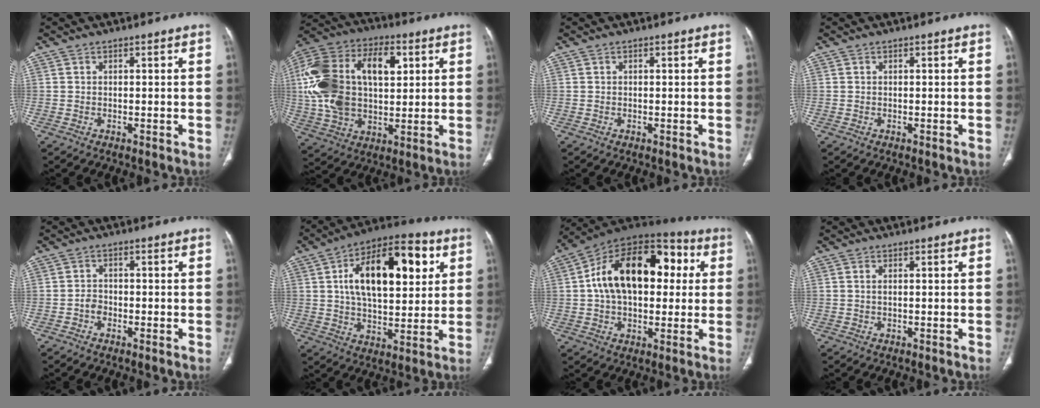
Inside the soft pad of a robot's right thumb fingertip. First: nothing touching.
{"total": 24.9, "force": [4.8, 15.0, 19.2], "torque": [-0.381, 0.015, 0.084]}
{"total": 0.0}
{"total": 0.0}
{"total": 1.9, "force": [-0.9, 1.3, 1.1], "torque": [-0.013, 0.006, -0.023]}
{"total": 21.3, "force": [6.0, 10.6, 17.5], "torque": [-0.249, 0.006, 0.089]}
{"total": 22.8, "force": [3.5, 13.9, 17.8], "torque": [-0.262, 0.034, 0.046]}
{"total": 0.9, "force": [0.2, 0.4, 0.7], "torque": [-0.020, 0.004, 0.006]}